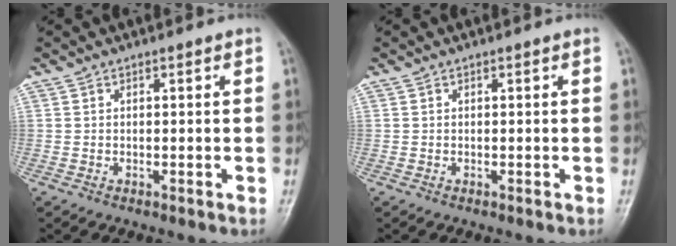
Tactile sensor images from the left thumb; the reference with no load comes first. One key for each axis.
{"total": 0.0}